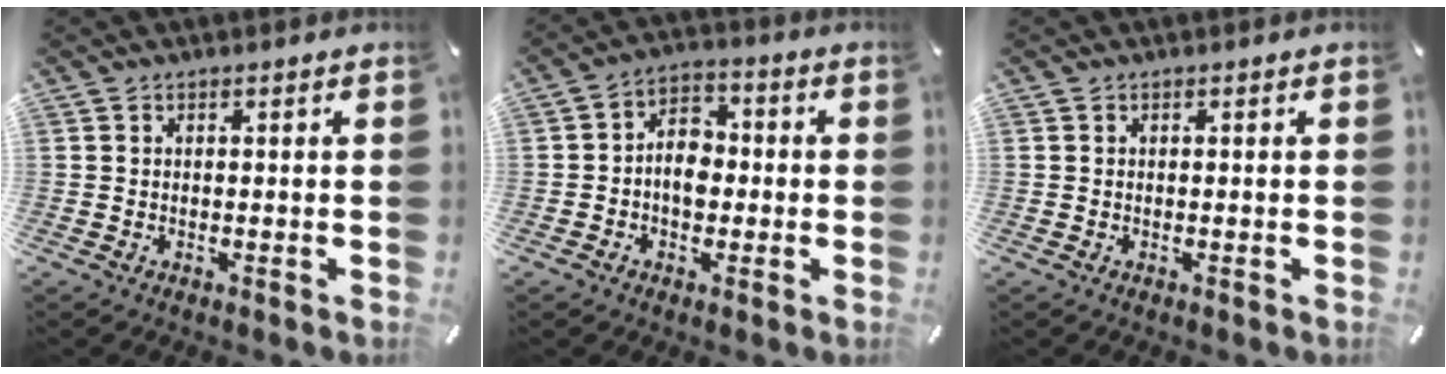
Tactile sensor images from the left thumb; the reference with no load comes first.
{"total": 7.0, "force": [-1.5, 5.4, 4.3], "torque": [-0.075, 0.015, -0.027]}
{"total": 0.0}